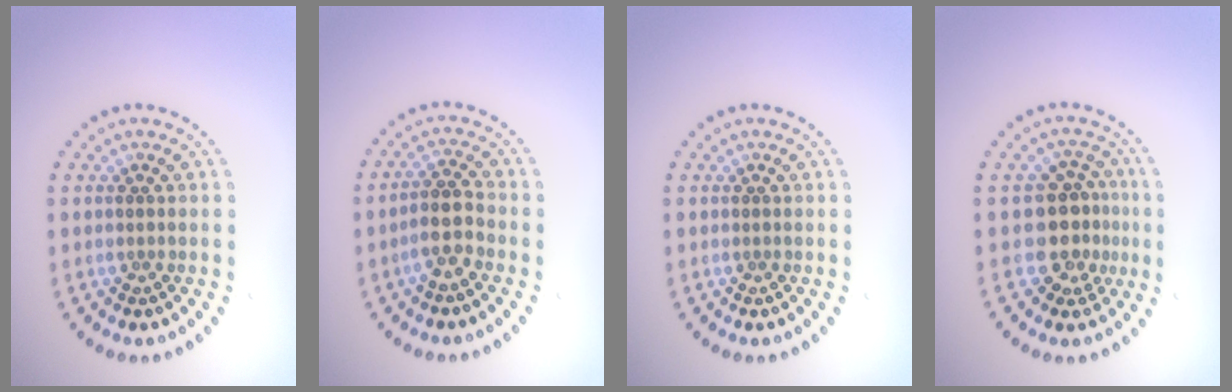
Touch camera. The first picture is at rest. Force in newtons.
{"total": 2.8, "press": 2.4, "slide": 1.4}
{"total": 0.0}
{"total": 3.8, "press": 3.3, "slide": 1.9}